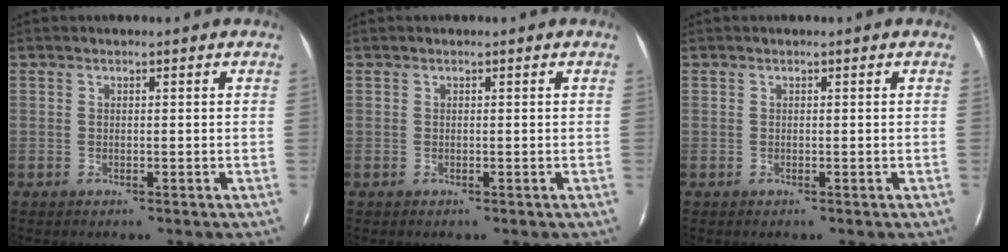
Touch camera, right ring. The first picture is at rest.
{"total": 0.0}
{"total": 0.0}